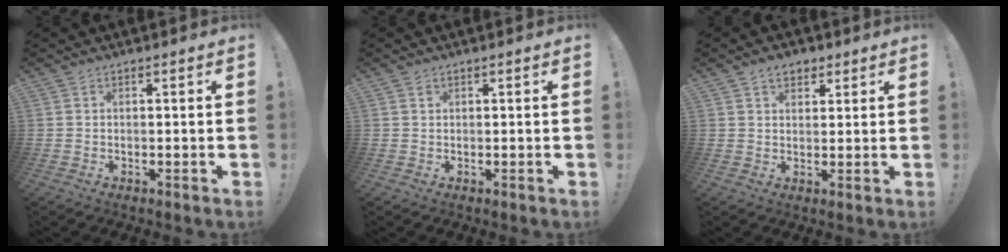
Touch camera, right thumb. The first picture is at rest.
{"total": 0.7, "force": [0.3, 0.5, 0.2], "torque": [0.000, 0.000, 0.006]}
{"total": 4.6, "force": [2.7, 3.2, 1.8], "torque": [-0.021, -0.005, 0.047]}